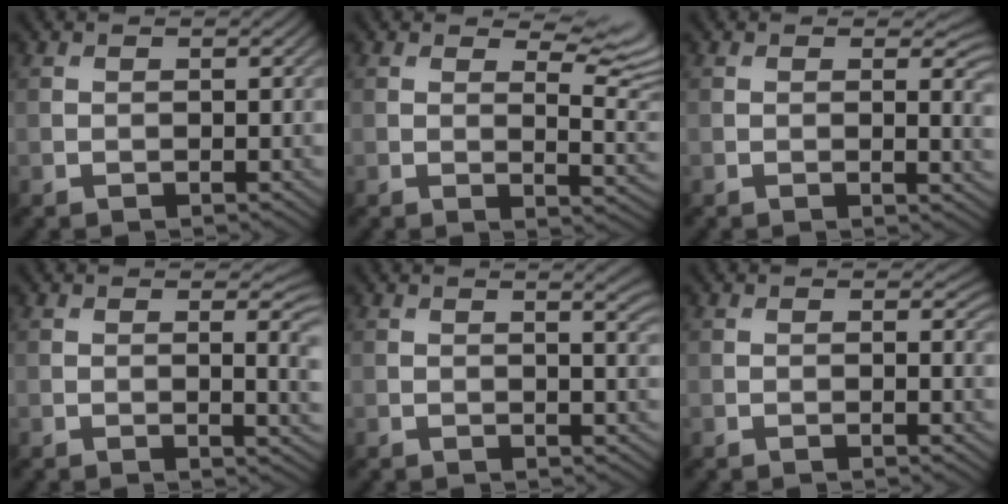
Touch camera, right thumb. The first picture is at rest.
{"total": 6.5, "force": [4.2, 2.2, 4.6], "torque": [-0.065, 0.002, 0.062]}
{"total": 3.1, "force": [0.6, 1.2, 2.7], "torque": [-0.035, -0.006, 0.008]}
{"total": 4.1, "force": [0.5, 1.3, 3.8], "torque": [-0.049, -0.006, 0.011]}
{"total": 3.3, "force": [1.5, 0.9, 2.9], "torque": [-0.037, 0.001, 0.017]}
{"total": 0.9, "force": [0.2, 0.3, 0.8], "torque": [-0.010, -0.005, 0.001]}